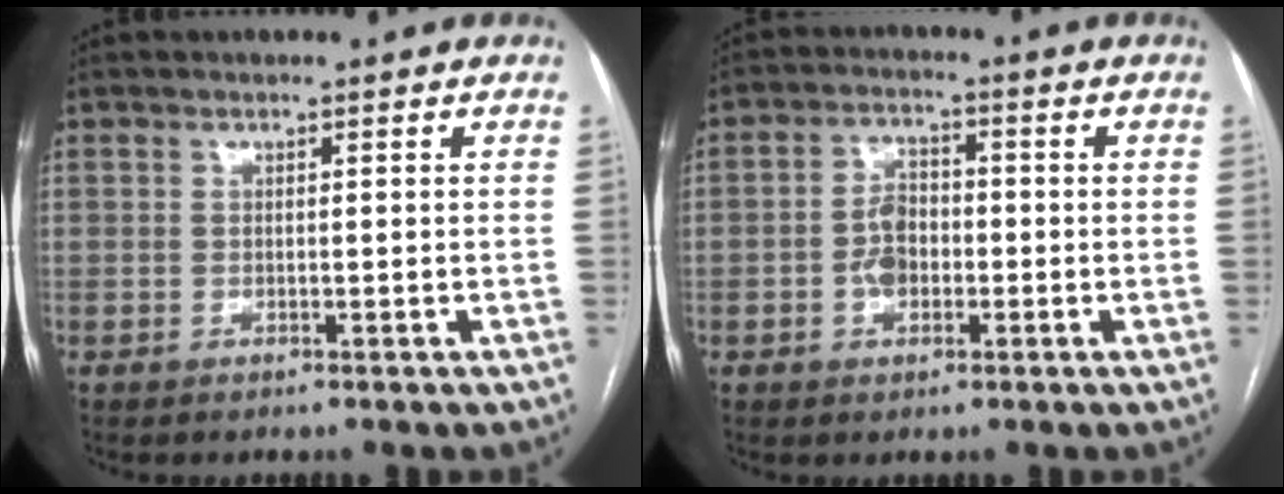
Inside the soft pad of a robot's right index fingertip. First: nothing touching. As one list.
[{"total": 4.9, "force": [-1.1, 3.2, 3.5], "torque": [-0.071, 0.013, -0.021]}]